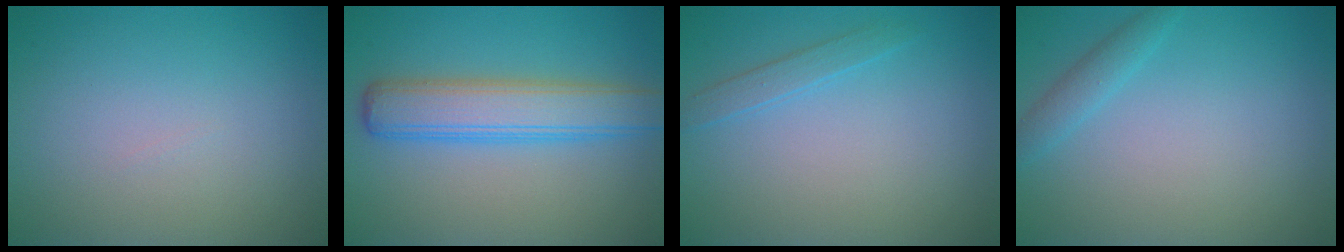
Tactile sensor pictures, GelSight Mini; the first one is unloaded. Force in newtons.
{"total": 5.6, "press": 5.6, "slide": 0.1}
{"total": 1.3, "press": 1.3, "slide": 0.1}
{"total": 1.5, "press": 1.5, "slide": 0.1}